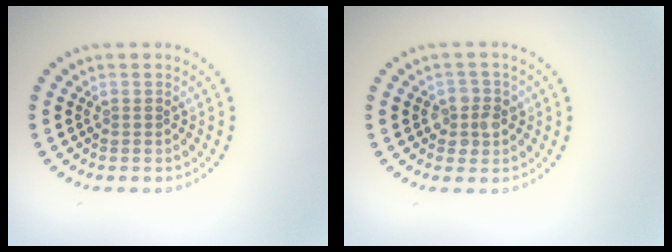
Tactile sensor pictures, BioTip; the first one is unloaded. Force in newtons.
{"total": 2.3, "press": 2.1, "slide": 0.8}